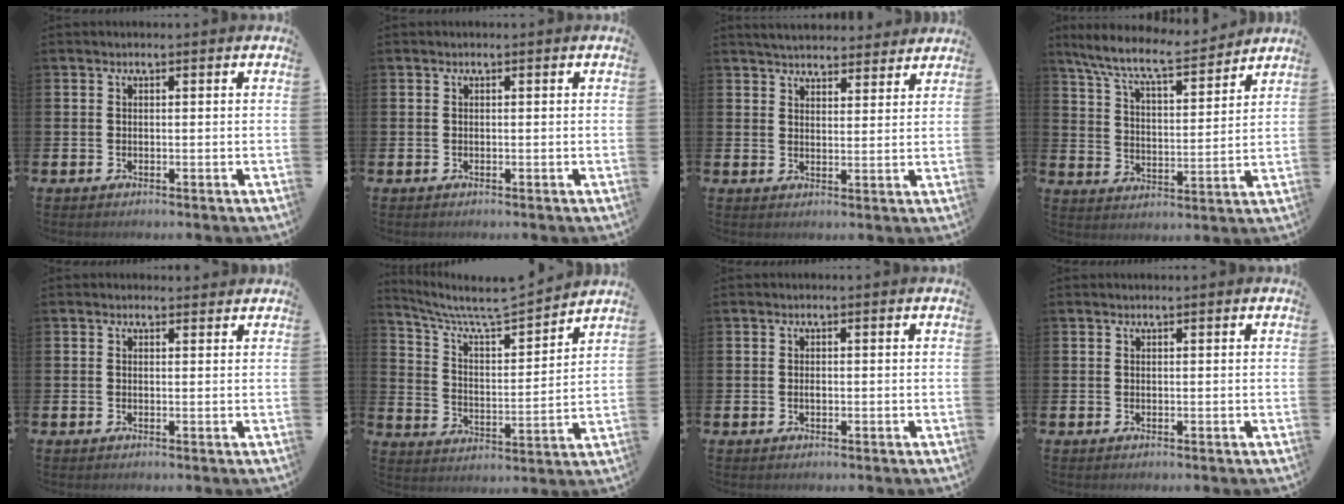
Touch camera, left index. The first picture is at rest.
{"total": 0.0}
{"total": 4.5, "force": [4.5, 0.7, 0.3], "torque": [-0.019, -0.024, 0.080]}
{"total": 9.1, "force": [8.2, 1.2, 3.5], "torque": [-0.107, -0.049, 0.145]}
{"total": 0.8, "force": [0.7, 0.2, 0.1], "torque": [0.005, 0.000, 0.012]}
{"total": 8.0, "force": [7.3, 1.2, 2.9], "torque": [-0.093, -0.058, 0.124]}
{"total": 0.5, "force": [-0.2, 0.2, 0.5], "torque": [-0.009, -0.001, -0.004]}
{"total": 0.0}